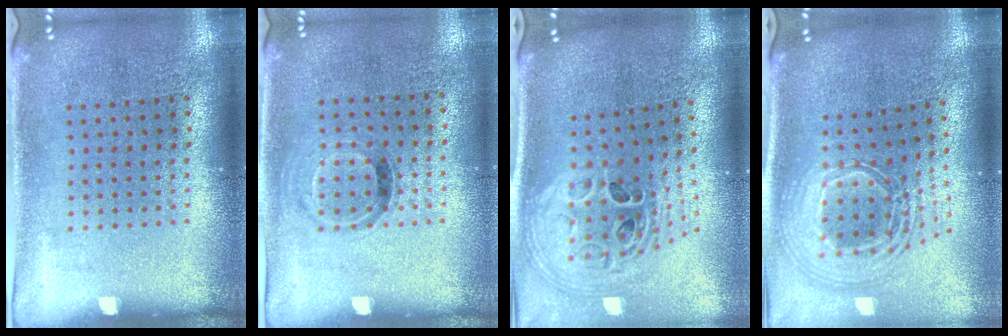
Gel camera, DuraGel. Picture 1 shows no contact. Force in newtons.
{"total": 0.9, "press": 0.7, "slide": 0.6}
{"total": 2.2, "press": 1.6, "slide": 1.5}
{"total": 2.6, "press": 1.9, "slide": 1.8}